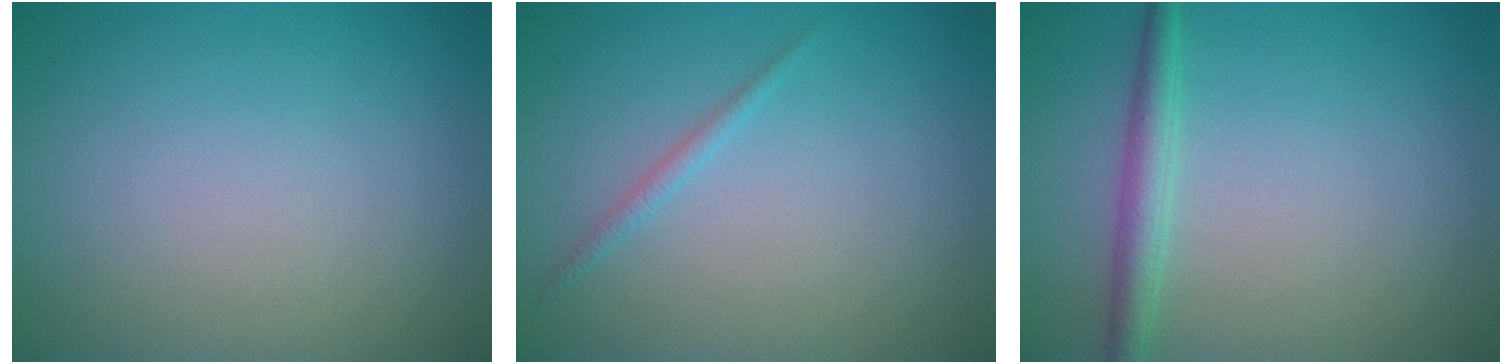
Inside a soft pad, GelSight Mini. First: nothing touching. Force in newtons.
{"total": 0.8, "press": 0.8, "slide": 0.1}
{"total": 2.3, "press": 2.3, "slide": 0.1}